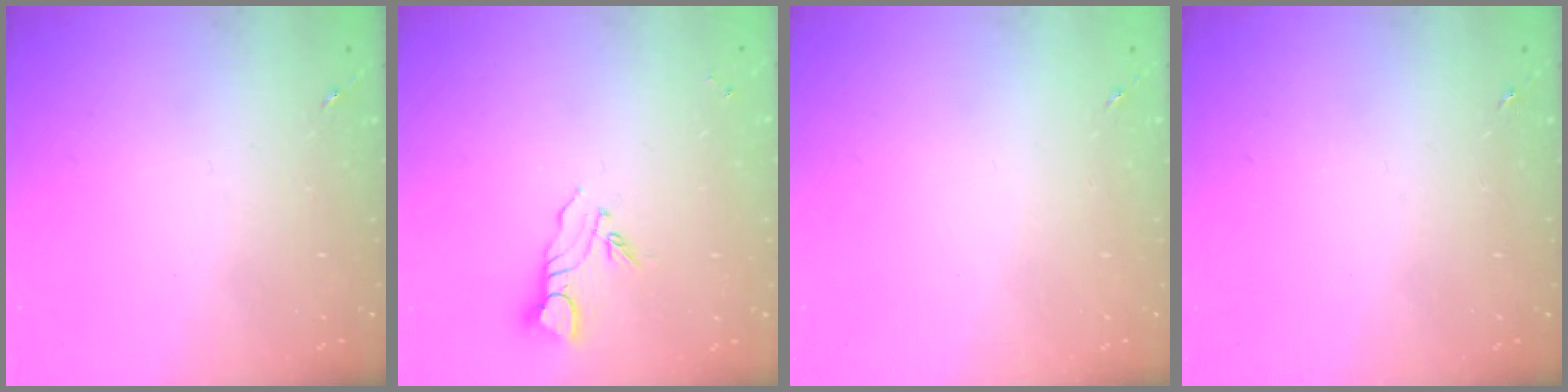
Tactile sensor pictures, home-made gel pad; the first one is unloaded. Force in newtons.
{"total": 4.9, "press": 4.9, "slide": 0.1}
{"total": 0.0}
{"total": 0.0}